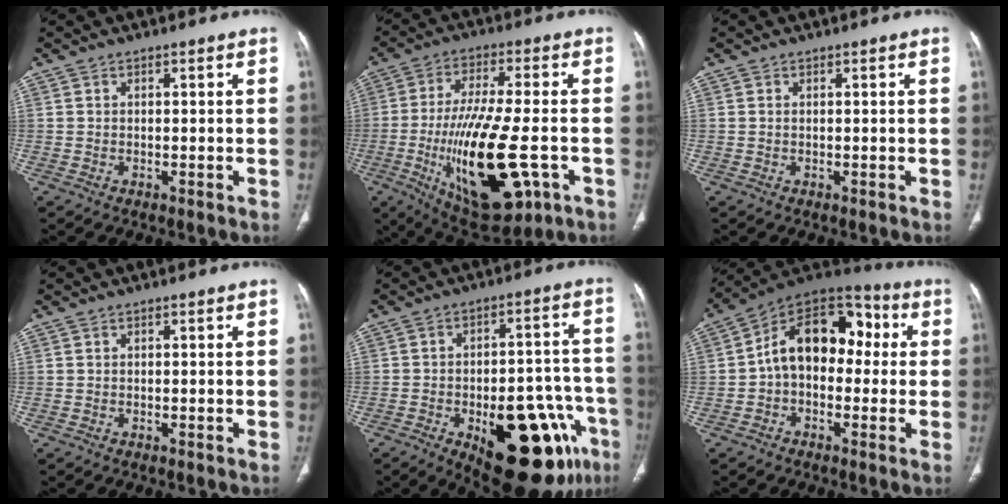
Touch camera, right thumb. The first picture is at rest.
{"total": 22.1, "force": [-5.7, 8.0, 19.8], "torque": [-0.375, -0.007, -0.074]}
{"total": 0.0}
{"total": 0.0}
{"total": 25.0, "force": [-11.0, 10.6, 19.8], "torque": [-0.193, 0.044, -0.134]}
{"total": 15.8, "force": [0.7, 10.5, 11.8], "torque": [-0.146, 0.050, -0.004]}